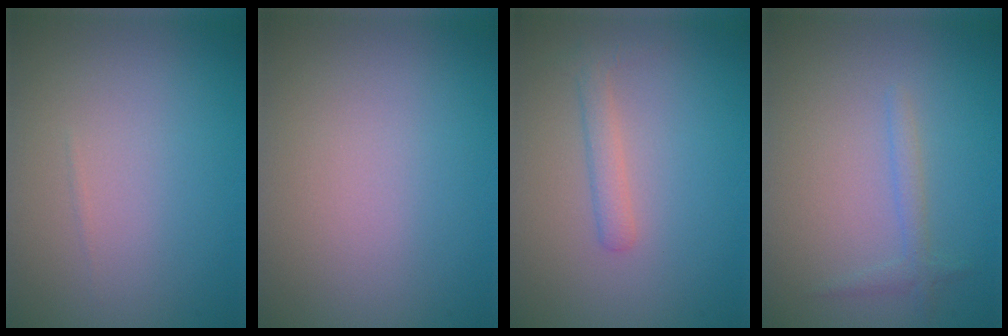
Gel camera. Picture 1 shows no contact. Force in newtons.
{"total": 0.0}
{"total": 1.6, "press": 1.6, "slide": 0.0}
{"total": 1.3, "press": 1.3, "slide": 0.1}